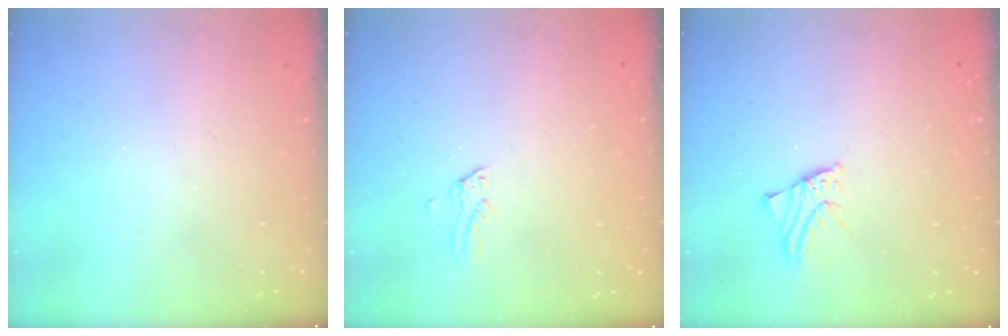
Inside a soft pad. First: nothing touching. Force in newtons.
{"total": 0.0}
{"total": 1.7, "press": 1.7, "slide": 0.1}